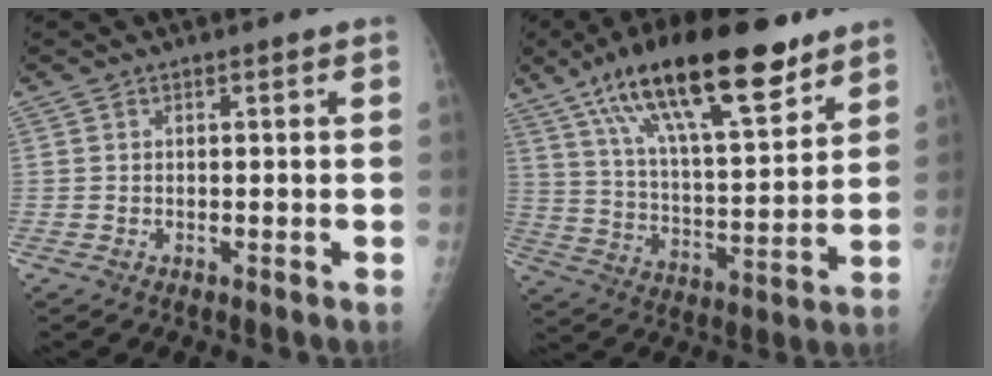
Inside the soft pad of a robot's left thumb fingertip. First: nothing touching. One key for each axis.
{"total": 23.9, "fx": 14.9, "fy": 7.6, "fz": 17.0, "tx": -0.263, "ty": -0.044, "tz": 0.253}